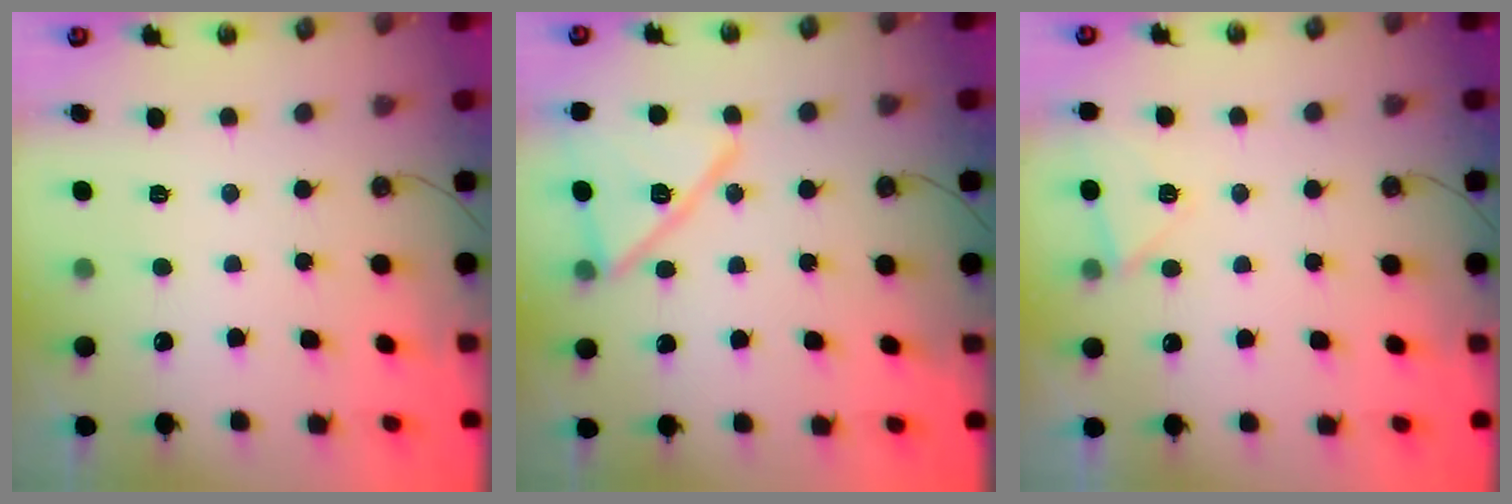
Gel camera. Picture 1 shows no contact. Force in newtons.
{"total": 15.6, "press": 15.6, "slide": 0.4}
{"total": 4.8, "press": 3.2, "slide": 3.6}